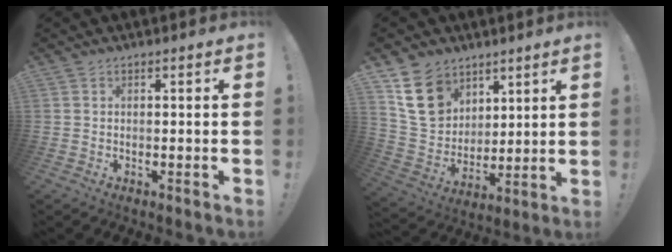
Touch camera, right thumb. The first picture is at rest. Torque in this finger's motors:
{"motor_torque": [-0.34, 0.74, 0.01, 0.41, 0.13]}